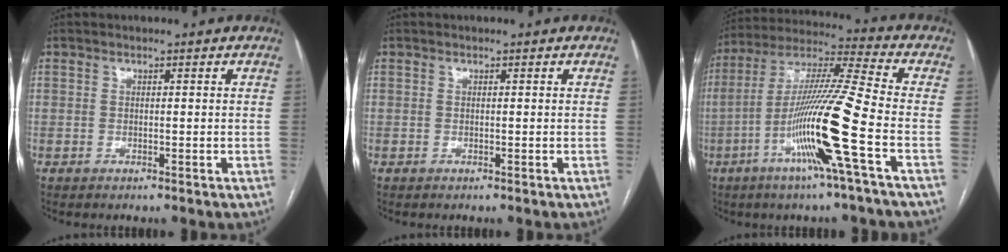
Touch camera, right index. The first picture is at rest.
{"total": 0.0}
{"total": 16.9, "force": [-5.6, -1.5, 15.9], "torque": [-0.306, -0.011, -0.114]}